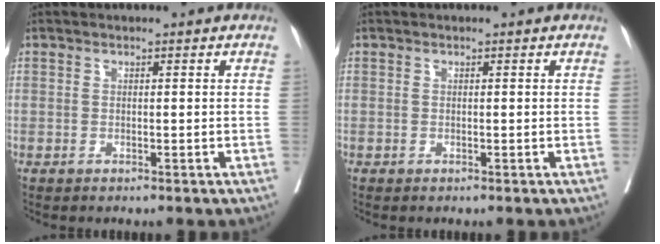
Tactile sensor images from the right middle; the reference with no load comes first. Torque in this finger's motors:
{"motor_torque": [0.22, -0.03, 0.04, 0.01]}